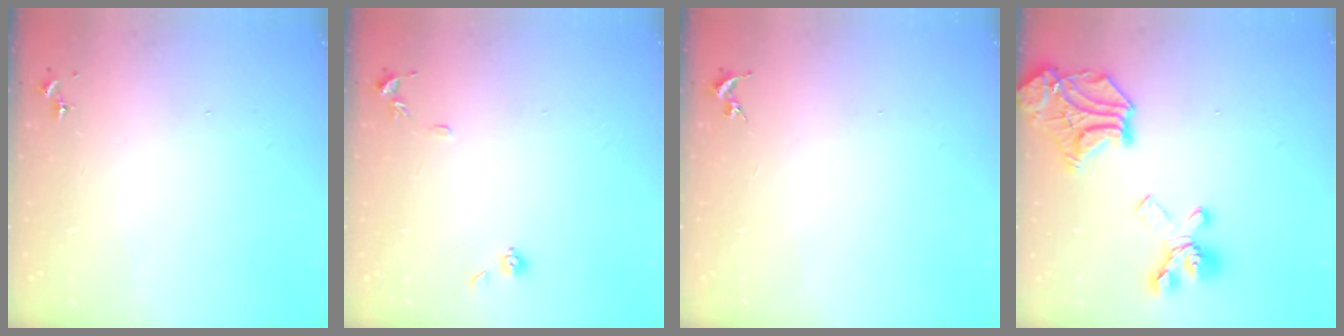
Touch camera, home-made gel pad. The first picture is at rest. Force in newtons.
{"total": 7.2, "press": 7.2, "slide": 0.8}
{"total": 0.0}
{"total": 21.3, "press": 21.2, "slide": 1.6}